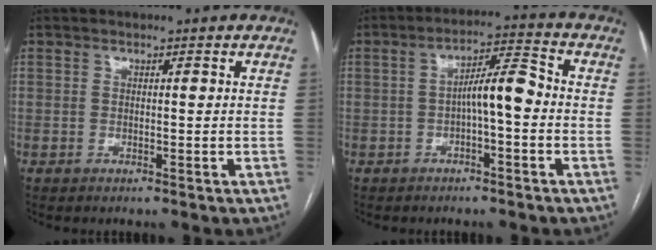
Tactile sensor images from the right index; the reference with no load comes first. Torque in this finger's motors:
{"motor_torque": [0.98, -0.10, 0.44, 0.11]}